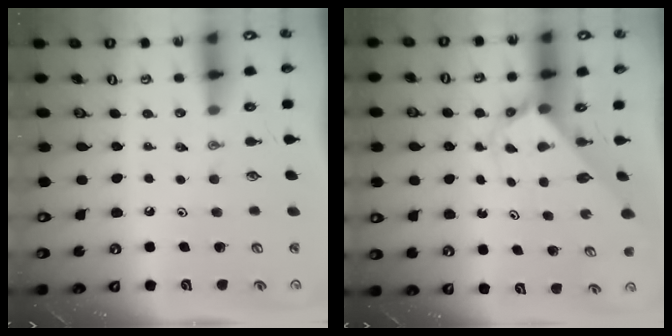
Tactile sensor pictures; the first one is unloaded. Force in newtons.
{"total": 2.7, "press": 2.7, "slide": 0.2}